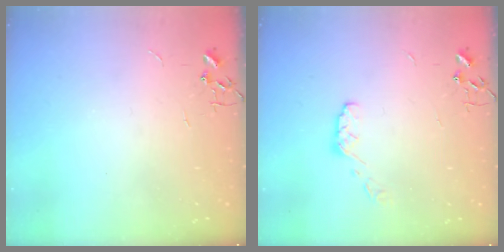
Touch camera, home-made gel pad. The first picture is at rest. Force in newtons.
{"total": 6.1, "press": 6.0, "slide": 0.9}